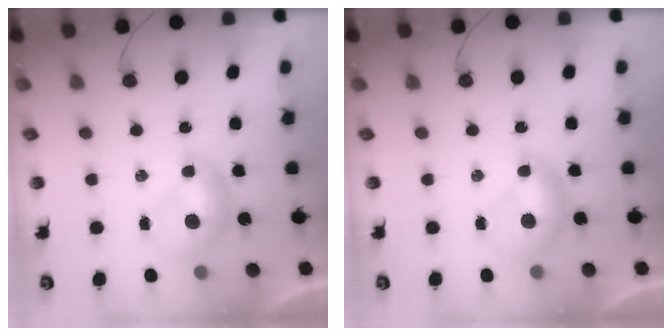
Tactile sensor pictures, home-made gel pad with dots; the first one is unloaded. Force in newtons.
{"total": 0.0}